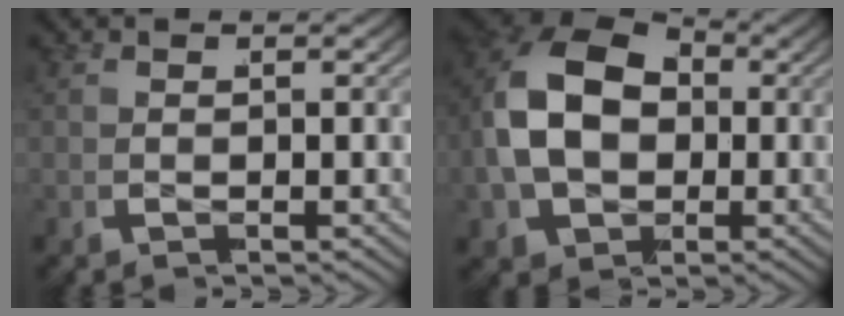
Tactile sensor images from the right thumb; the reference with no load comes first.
{"total": 13.4, "force": [1.7, 10.0, 8.8], "torque": [-0.219, -0.009, 0.033]}